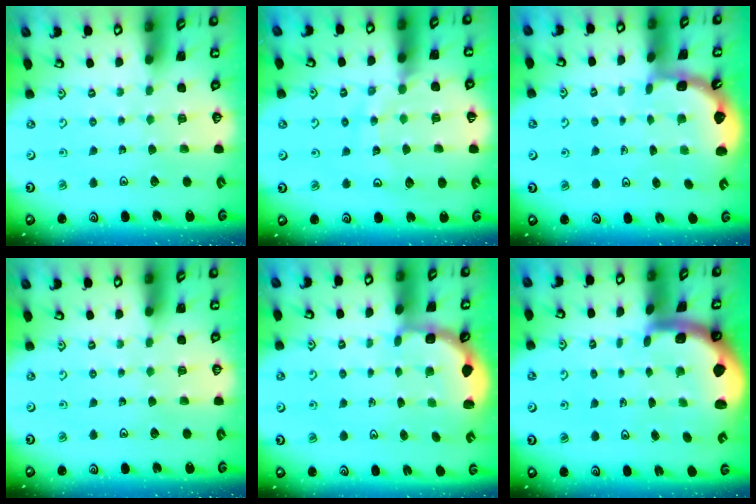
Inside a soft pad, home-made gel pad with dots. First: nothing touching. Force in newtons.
{"total": 12.6, "press": 12.5, "slide": 1.5}
{"total": 1.9, "press": 1.9, "slide": 0.2}
{"total": 0.0}
{"total": 2.7, "press": 2.4, "slide": 1.4}
{"total": 2.6, "press": 2.6, "slide": 0.6}